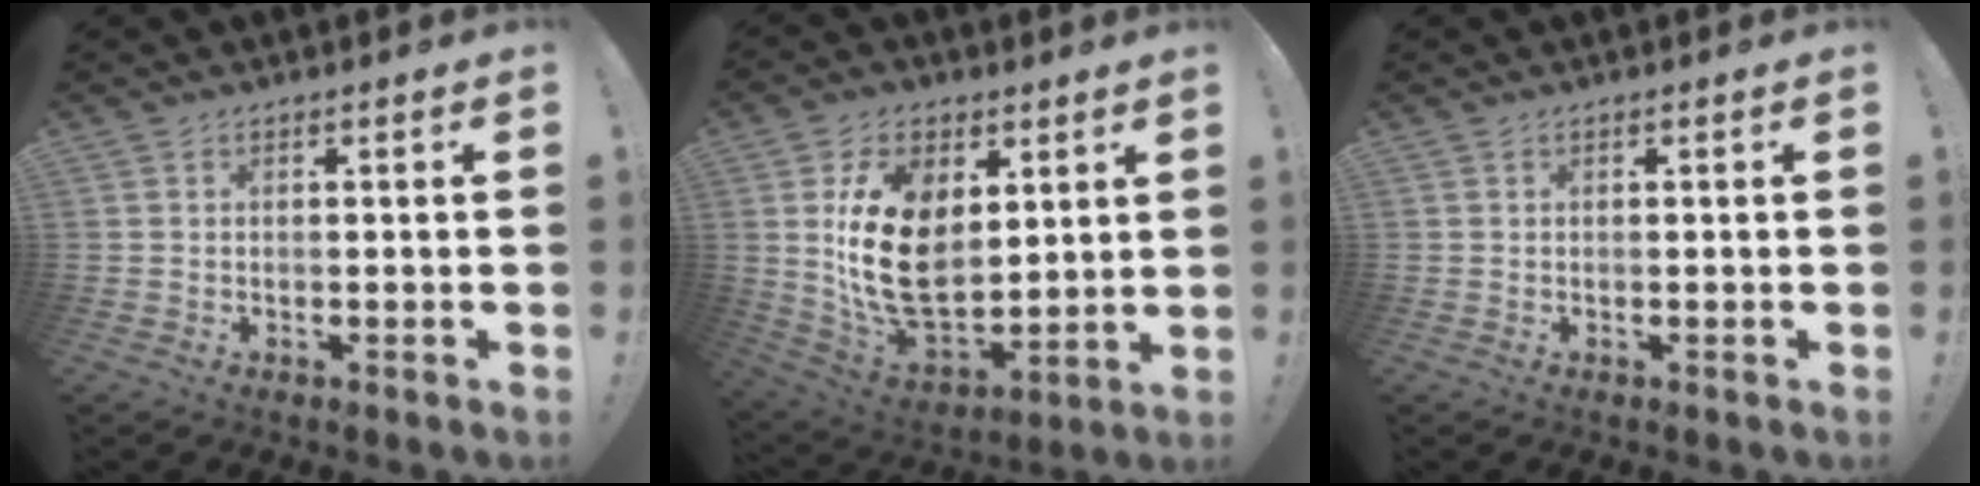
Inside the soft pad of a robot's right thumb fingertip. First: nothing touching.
{"total": 19.5, "force": [4.2, 13.5, 13.4], "torque": [-0.251, -0.031, 0.080]}
{"total": 0.0}